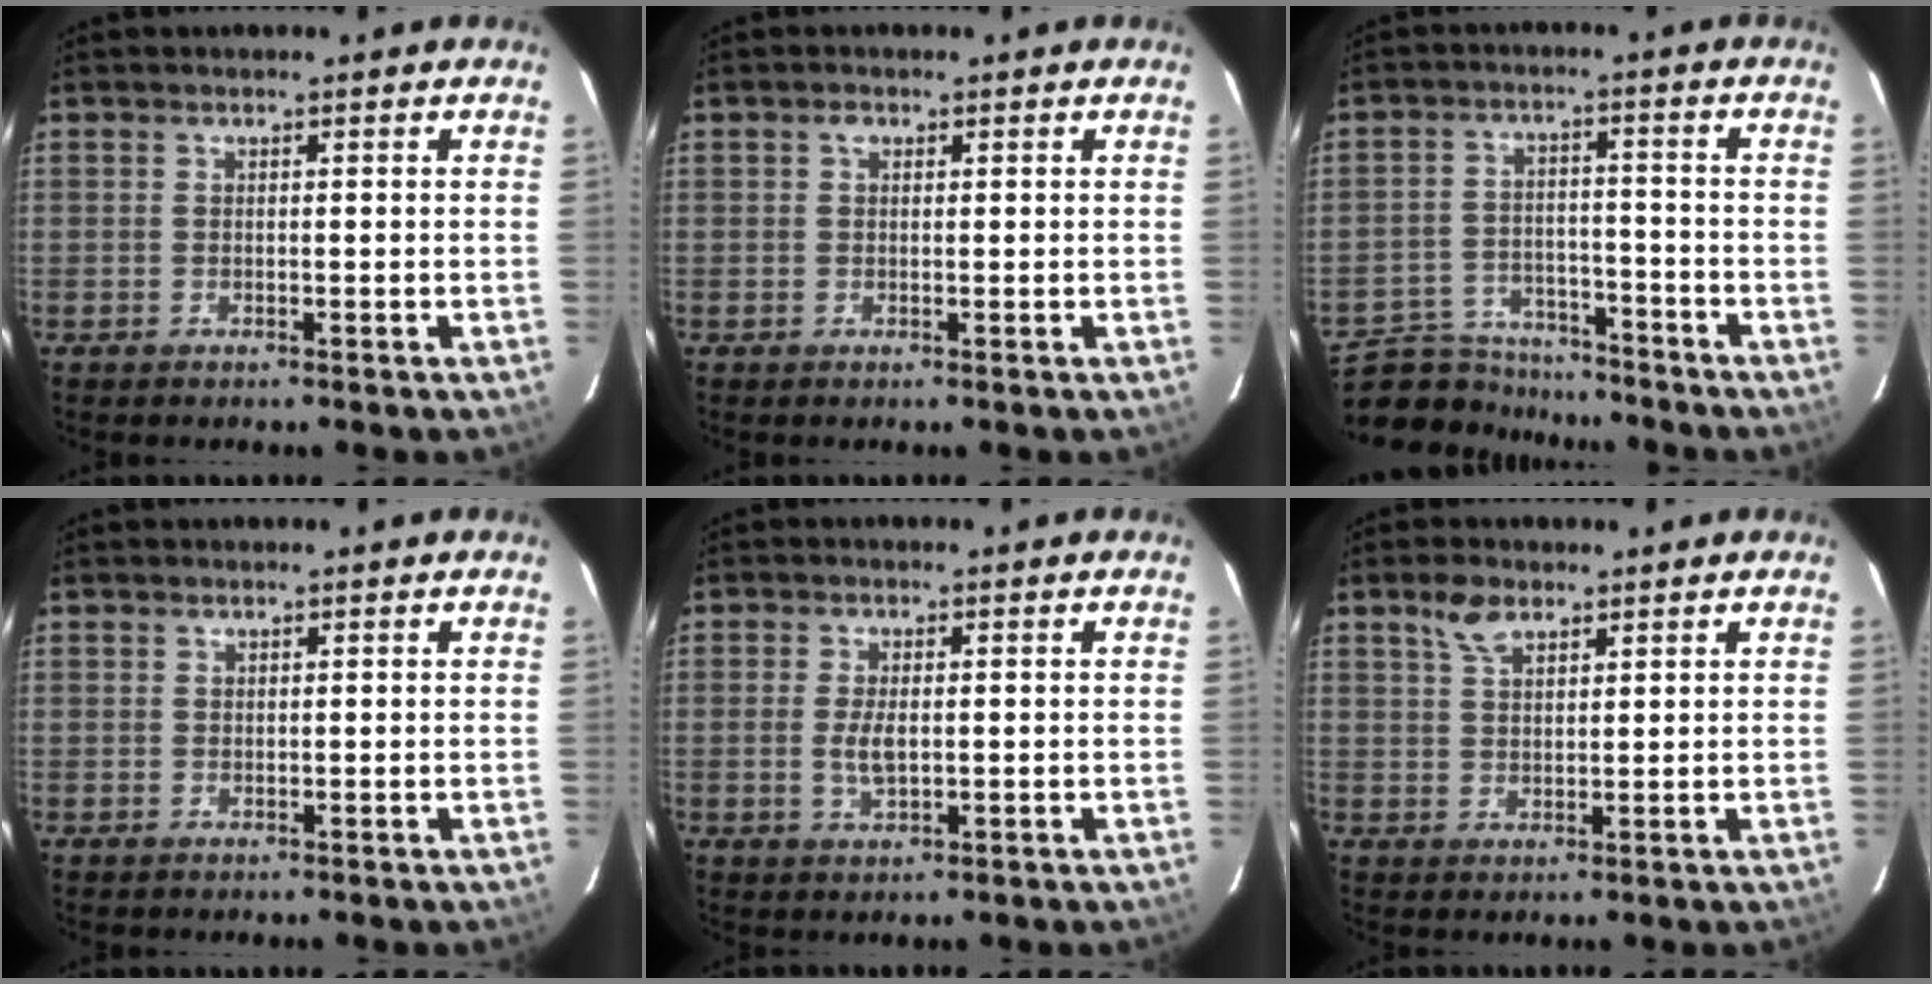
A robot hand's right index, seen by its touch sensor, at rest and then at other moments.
{"total": 1.1, "force": [0.4, 0.9, 0.5], "torque": [-0.008, 0.006, 0.006]}
{"total": 12.8, "force": [-11.1, 5.6, 3.0], "torque": [-0.089, 0.012, -0.167]}
{"total": 0.7, "force": [0.3, 0.6, 0.0], "torque": [0.003, 0.003, 0.005]}
{"total": 3.9, "force": [-0.2, 1.8, 3.5], "torque": [-0.069, -0.004, -0.002]}
{"total": 4.3, "force": [2.8, 2.1, 2.4], "torque": [-0.044, 0.009, 0.054]}